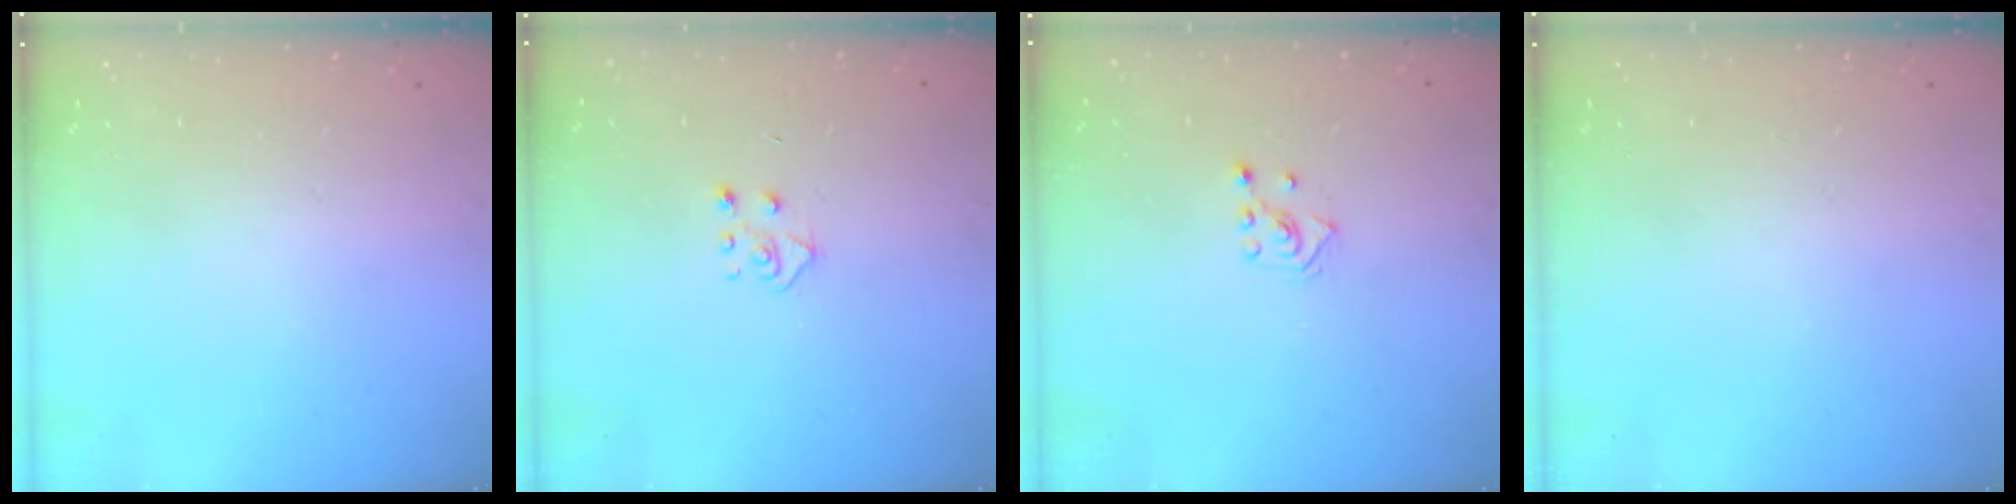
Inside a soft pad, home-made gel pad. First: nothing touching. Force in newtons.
{"total": 5.5, "press": 5.5, "slide": 0.5}
{"total": 2.8, "press": 2.7, "slide": 0.7}
{"total": 0.0}